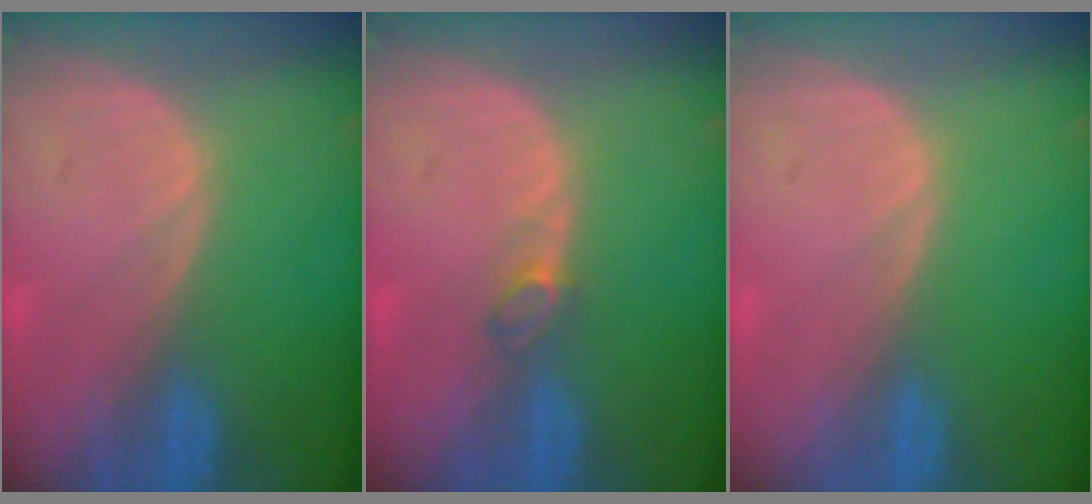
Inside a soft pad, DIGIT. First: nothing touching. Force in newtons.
{"total": 1.7, "press": 1.7, "slide": 0.4}
{"total": 0.0}